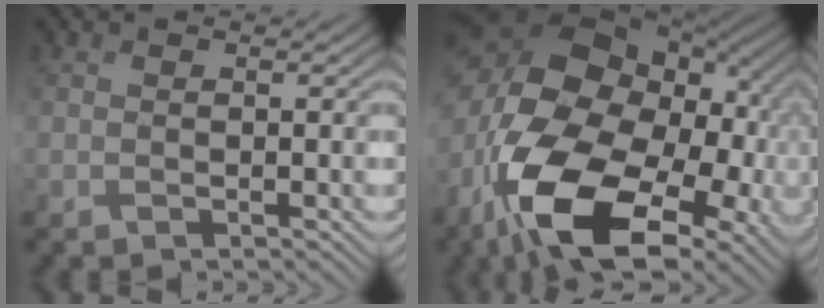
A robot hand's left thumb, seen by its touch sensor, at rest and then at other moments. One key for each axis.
{"total": 21.7, "fx": -6.0, "fy": 14.0, "fz": 15.5, "tx": -0.335, "ty": -0.024, "tz": -0.095}